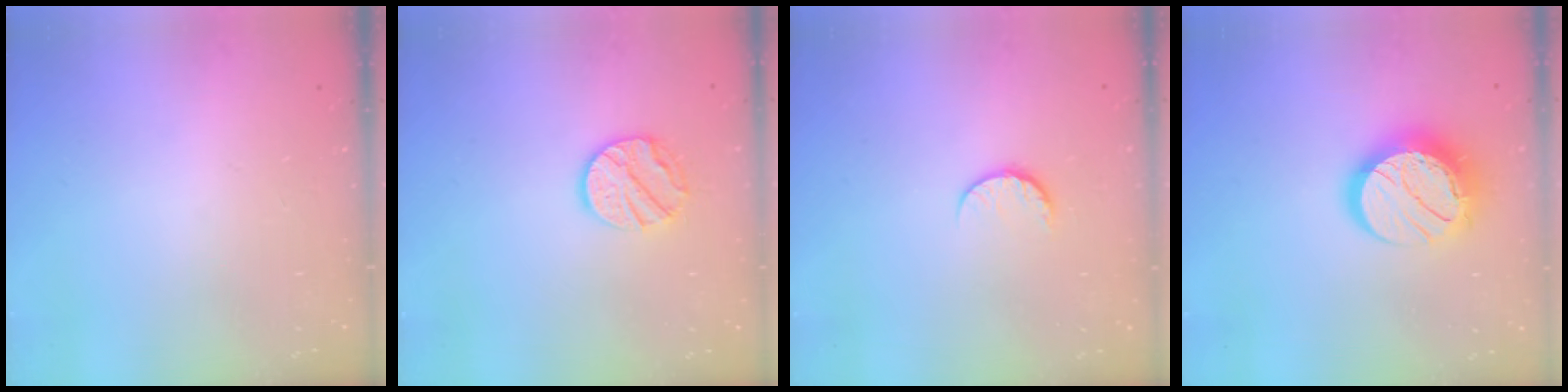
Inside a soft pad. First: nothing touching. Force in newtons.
{"total": 10.6, "press": 10.6, "slide": 0.9}
{"total": 6.8, "press": 6.8, "slide": 0.7}
{"total": 14.6, "press": 14.6, "slide": 1.0}